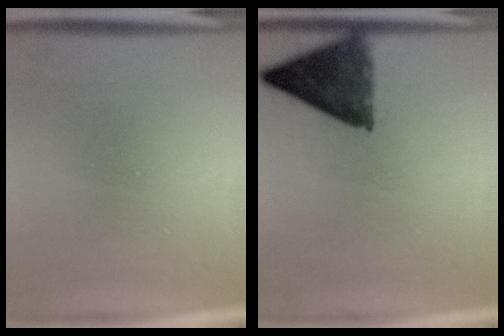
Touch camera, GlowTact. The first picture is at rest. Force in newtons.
{"total": 8.7}